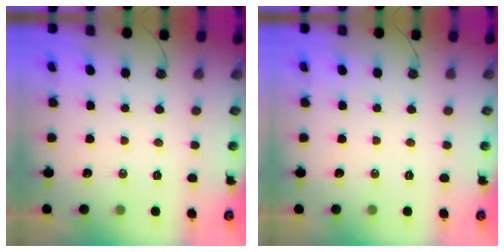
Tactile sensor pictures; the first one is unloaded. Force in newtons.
{"total": 0.0}